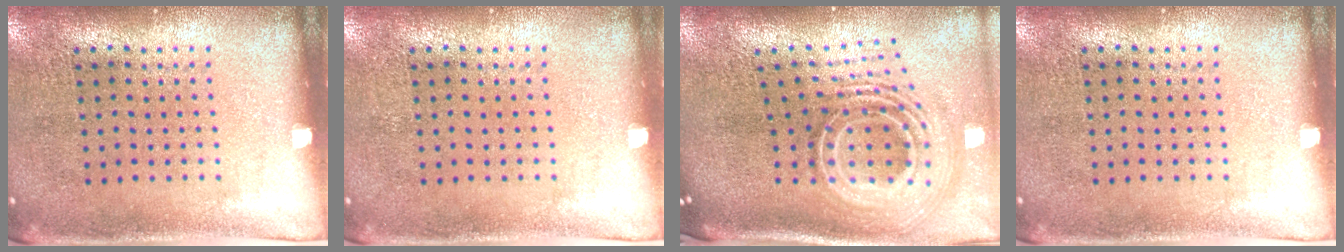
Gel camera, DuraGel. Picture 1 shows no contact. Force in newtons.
{"total": 0.0}
{"total": 3.2, "press": 2.0, "slide": 2.5}
{"total": 0.0}